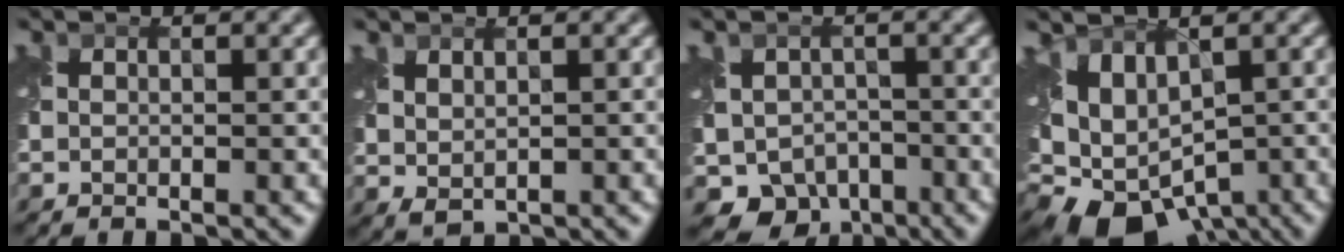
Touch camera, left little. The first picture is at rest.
{"total": 1.6, "force": [0.9, 0.8, 1.0], "torque": [-0.024, -0.003, 0.024]}
{"total": 7.2, "force": [-3.6, 5.9, 2.1], "torque": [-0.029, -0.020, -0.058]}
{"total": 10.0, "force": [-4.5, 6.2, 6.5], "torque": [-0.114, -0.027, -0.040]}